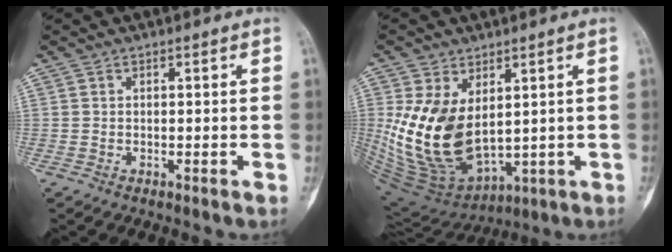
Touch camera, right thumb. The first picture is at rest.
{"total": 17.1, "force": [2.3, 10.5, 13.3], "torque": [-0.239, -0.027, 0.076]}